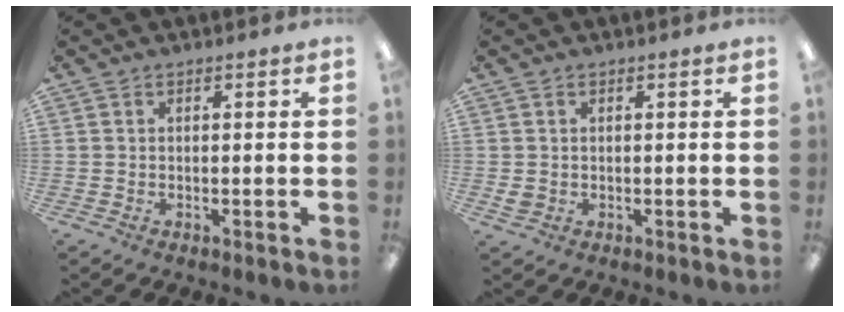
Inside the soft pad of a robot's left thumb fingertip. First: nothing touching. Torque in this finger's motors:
{"motor_torque": [-0.04, 0.25, 0.56, -0.28, -0.02]}